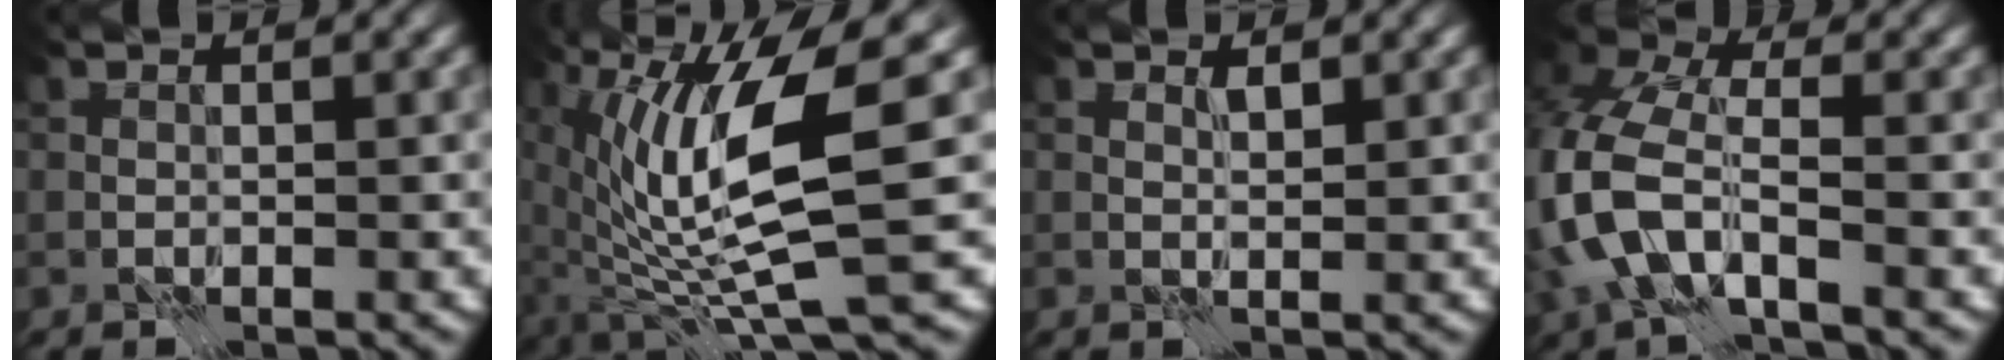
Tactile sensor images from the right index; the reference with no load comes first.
{"total": 10.2, "force": [1.3, 1.7, 10.0], "torque": [-0.186, -0.015, 0.028]}
{"total": 0.9, "force": [0.8, -0.2, 0.3], "torque": [-0.005, 0.001, 0.013]}
{"total": 7.9, "force": [-3.1, 4.4, 5.8], "torque": [-0.139, 0.003, -0.075]}